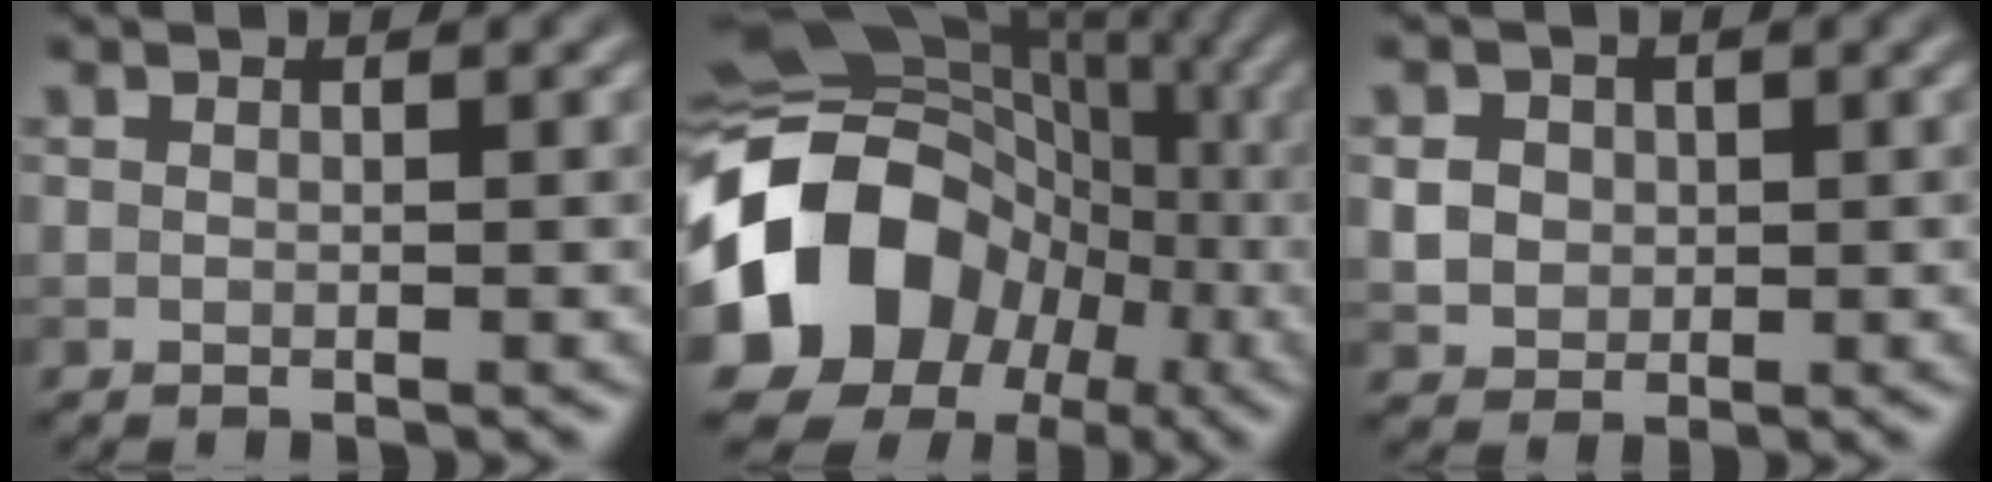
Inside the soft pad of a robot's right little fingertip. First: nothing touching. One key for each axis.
{"total": 16.0, "fx": -3.4, "fy": 13.4, "fz": 8.2, "tx": -0.178, "ty": -0.005, "tz": -0.075}
{"total": 2.4, "fx": 0.1, "fy": 2.2, "fz": 0.9, "tx": -0.014, "ty": -0.003, "tz": 0.006}